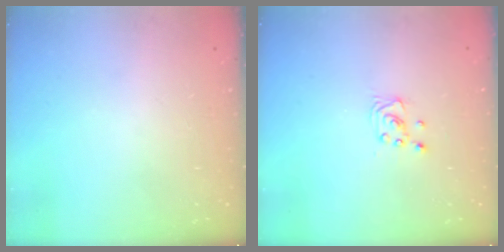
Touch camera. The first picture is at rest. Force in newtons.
{"total": 2.2, "press": 2.2, "slide": 0.2}